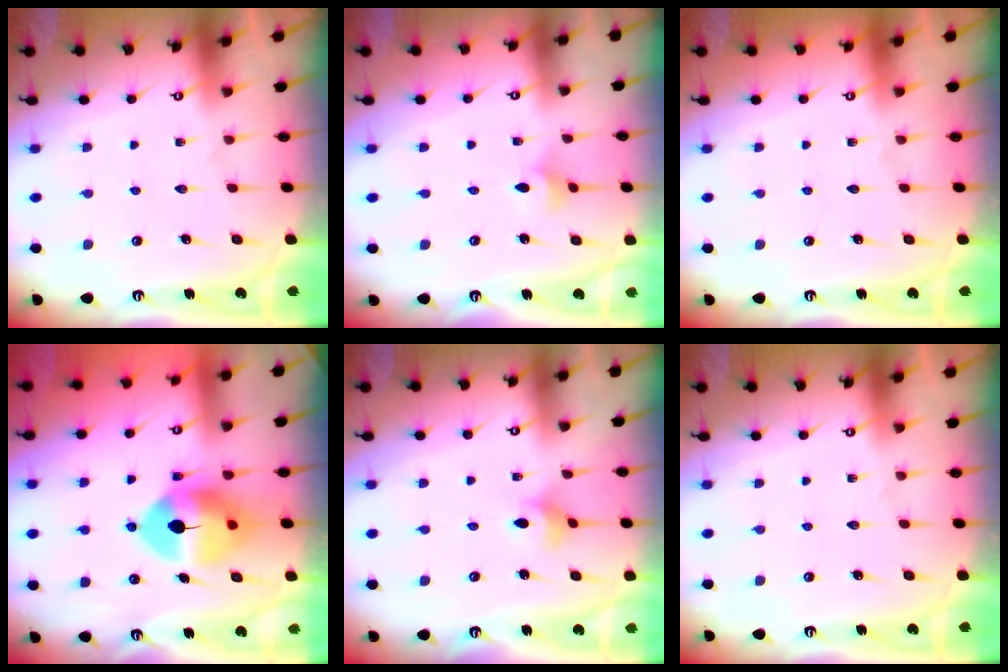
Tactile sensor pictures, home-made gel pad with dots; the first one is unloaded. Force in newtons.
{"total": 3.1, "press": 3.0, "slide": 0.6}
{"total": 0.0}
{"total": 11.8, "press": 11.6, "slide": 2.0}
{"total": 4.7, "press": 4.6, "slide": 0.6}
{"total": 0.0}